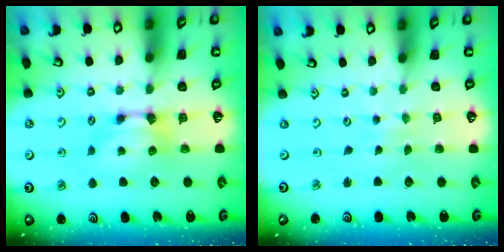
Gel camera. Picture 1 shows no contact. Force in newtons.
{"total": 5.6, "press": 5.6, "slide": 0.3}